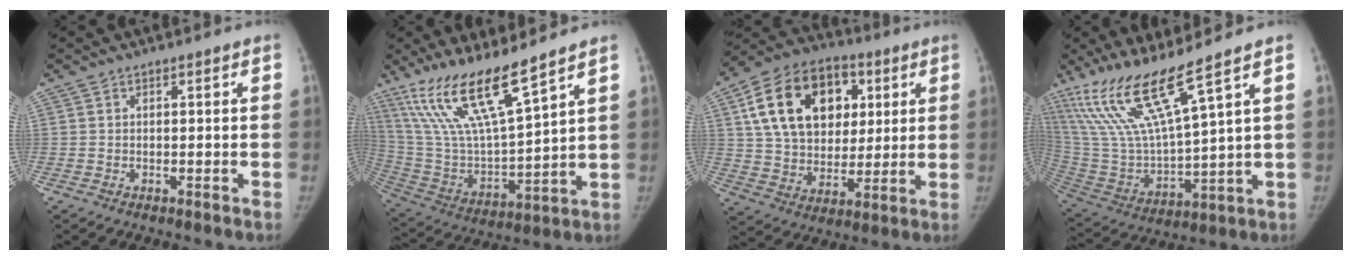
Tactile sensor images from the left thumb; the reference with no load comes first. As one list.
[{"total": 17.5, "force": [12.4, 2.4, 12.1], "torque": [-0.224, -0.065, 0.249]}, {"total": 21.7, "force": [6.8, 15.5, 13.7], "torque": [-0.216, 0.000, 0.112]}, {"total": 16.8, "force": [11.5, 1.1, 12.2], "torque": [-0.246, -0.059, 0.235]}]